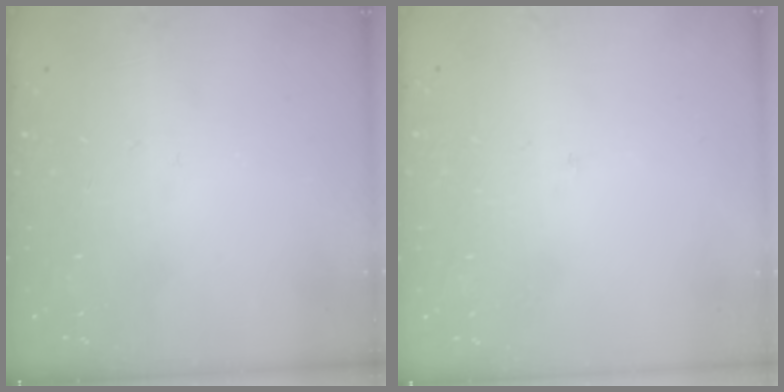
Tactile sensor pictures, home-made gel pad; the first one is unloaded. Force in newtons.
{"total": 2.1, "press": 2.1, "slide": 0.1}